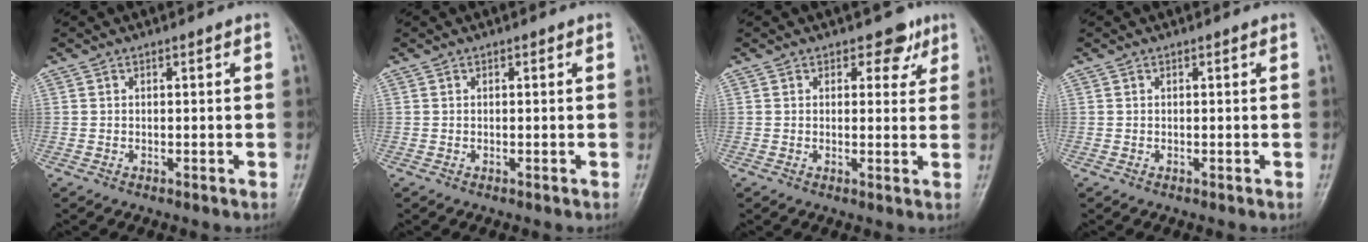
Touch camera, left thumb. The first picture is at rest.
{"total": 0.0}
{"total": 4.1, "force": [2.4, 2.8, 1.8], "torque": [0.009, -0.008, 0.028]}
{"total": 0.0}